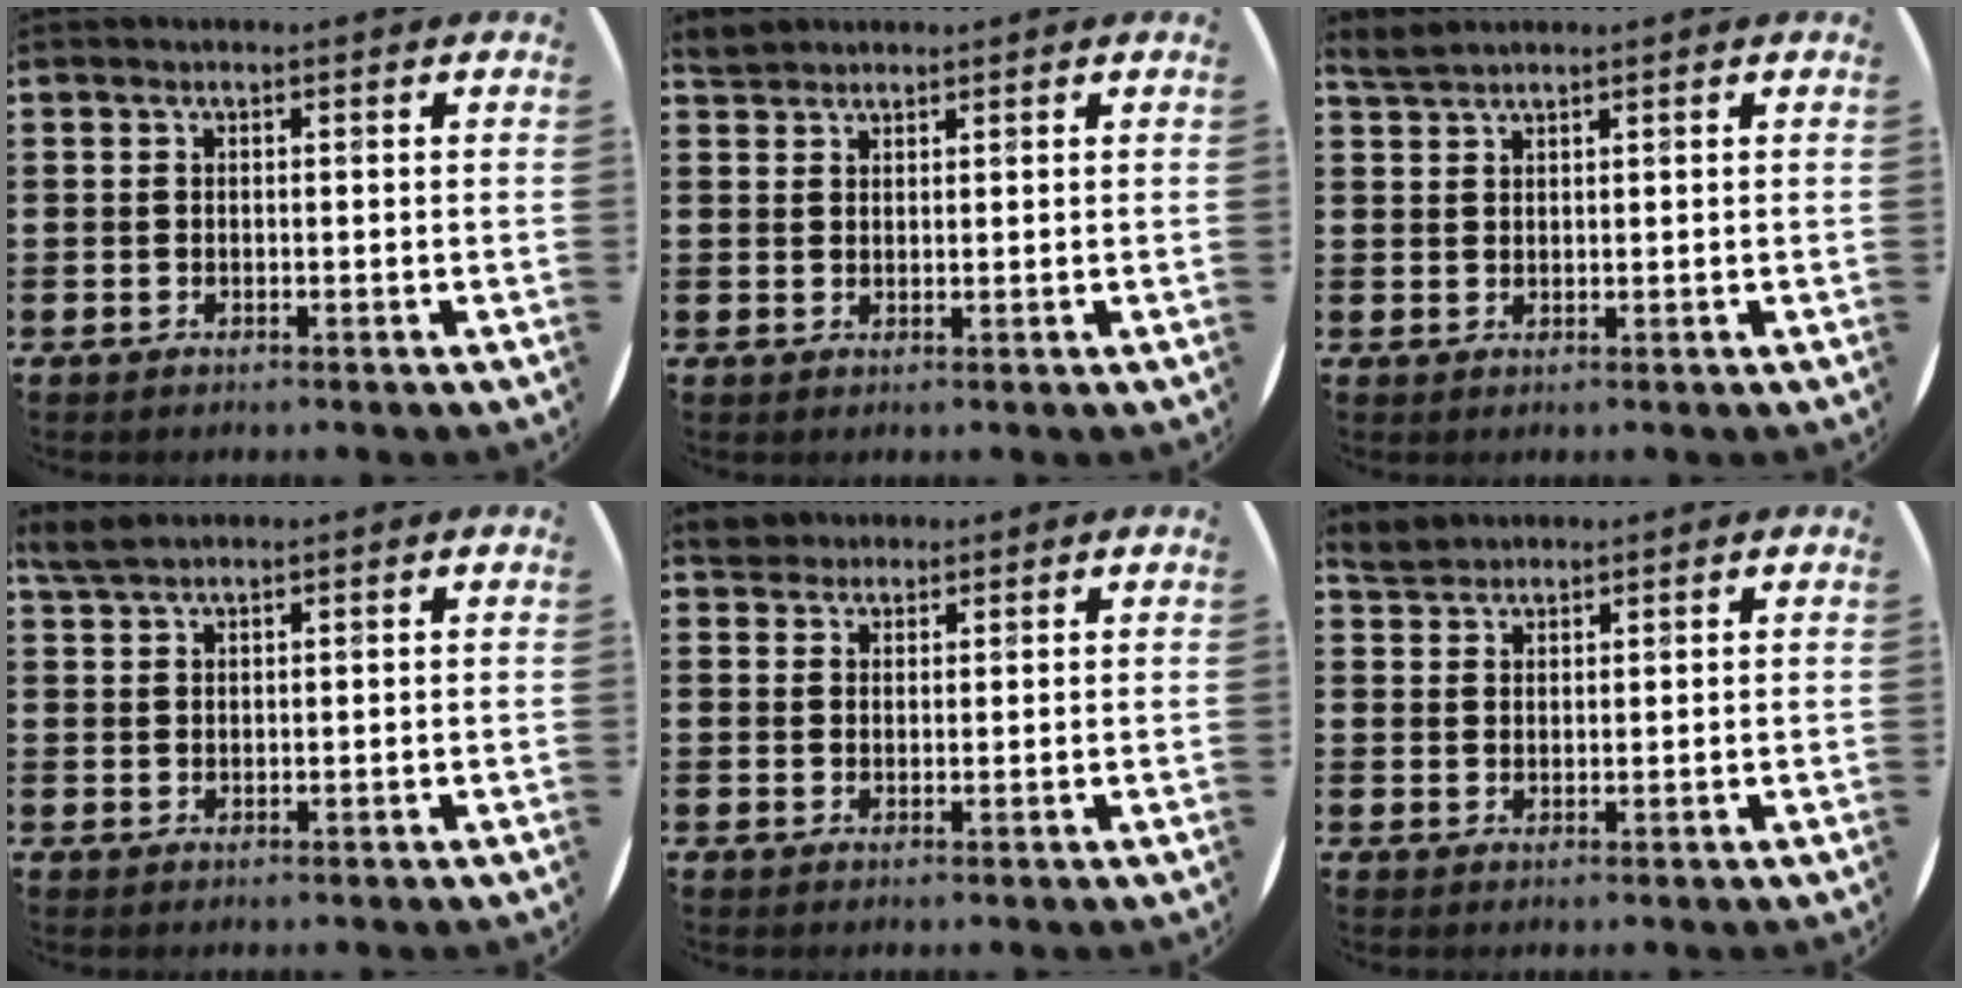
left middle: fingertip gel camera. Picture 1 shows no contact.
{"total": 2.0, "force": [1.9, 0.6, 0.0], "torque": [0.004, 0.002, 0.037]}
{"total": 1.8, "force": [1.8, 0.0, 0.2], "torque": [-0.007, 0.002, 0.035]}
{"total": 2.2, "force": [2.0, 0.3, 0.8], "torque": [-0.019, 0.003, 0.039]}
{"total": 2.8, "force": [2.6, 1.1, 0.1], "torque": [-0.001, 0.001, 0.049]}
{"total": 2.6, "force": [2.4, 0.9, 0.1], "torque": [-0.007, 0.003, 0.048]}